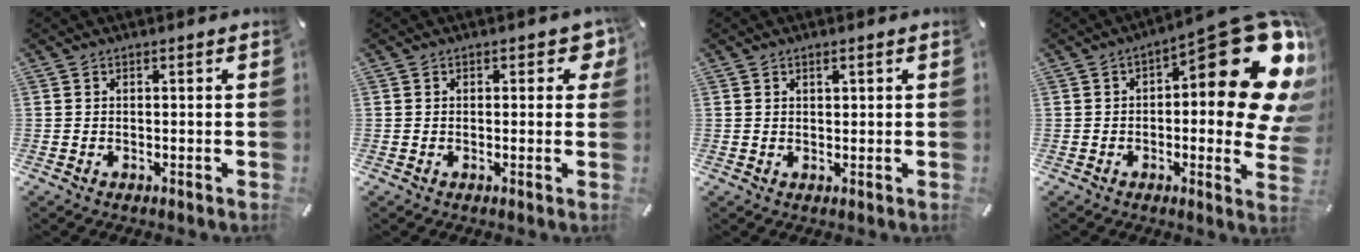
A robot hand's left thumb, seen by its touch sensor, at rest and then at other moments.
{"total": 3.0, "force": [0.9, 1.7, 2.3], "torque": [-0.024, -0.001, 0.010]}
{"total": 1.2, "force": [0.6, 0.6, 0.8], "torque": [-0.017, 0.002, 0.010]}
{"total": 24.4, "force": [8.9, 8.9, 20.9], "torque": [-0.249, -0.085, 0.152]}